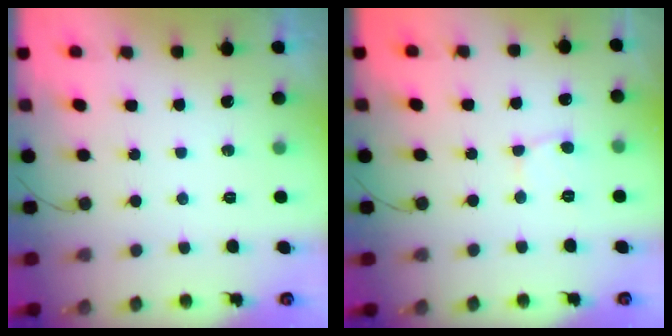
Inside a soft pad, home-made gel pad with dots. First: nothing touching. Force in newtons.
{"total": 3.0, "press": 3.0, "slide": 0.3}